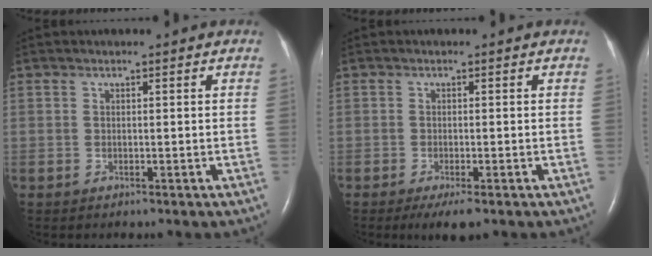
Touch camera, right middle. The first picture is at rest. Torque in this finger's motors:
{"motor_torque": [0.44, -0.32, 0.03, 0.02]}